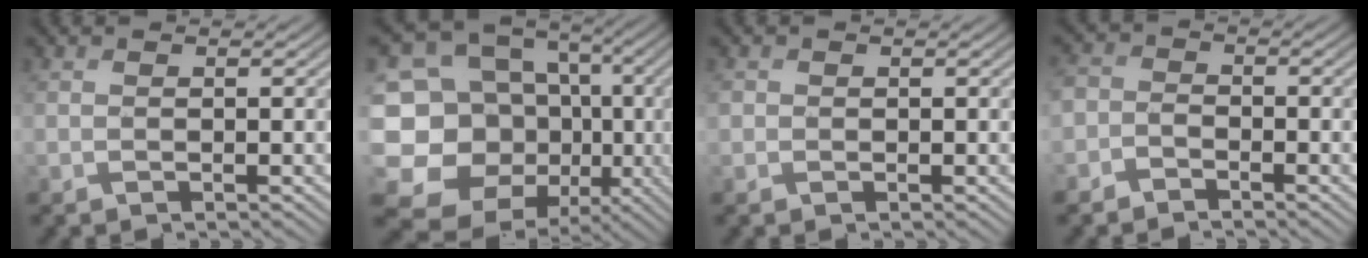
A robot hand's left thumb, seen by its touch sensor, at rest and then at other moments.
{"total": 19.0, "force": [-3.8, 15.9, 9.5], "torque": [-0.236, -0.016, -0.051]}
{"total": 1.0, "force": [0.1, 1.0, 0.2], "torque": [-0.004, -0.002, -0.002]}
{"total": 2.6, "force": [-1.9, 1.8, 0.4], "torque": [-0.008, 0.005, -0.054]}